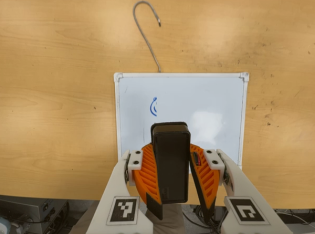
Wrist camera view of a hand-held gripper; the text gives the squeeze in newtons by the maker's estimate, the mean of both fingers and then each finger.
{"total": 10.4, "left": 9.9, "right": 10.8}